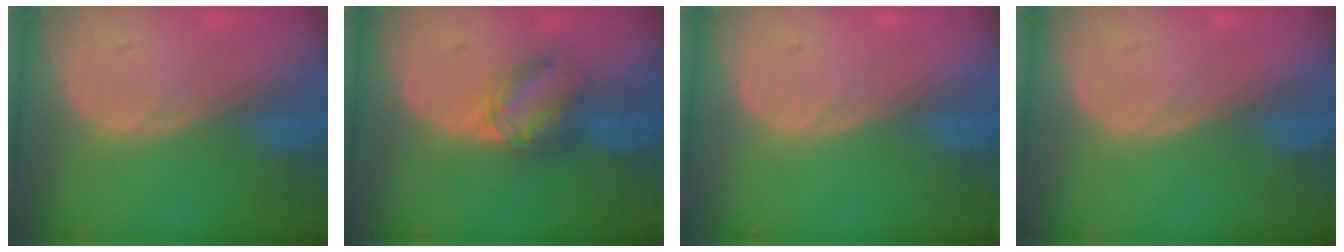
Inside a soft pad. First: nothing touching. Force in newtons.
{"total": 5.9, "press": 5.3, "slide": 2.6}
{"total": 0.0}
{"total": 0.5, "press": 0.0, "slide": 0.5}